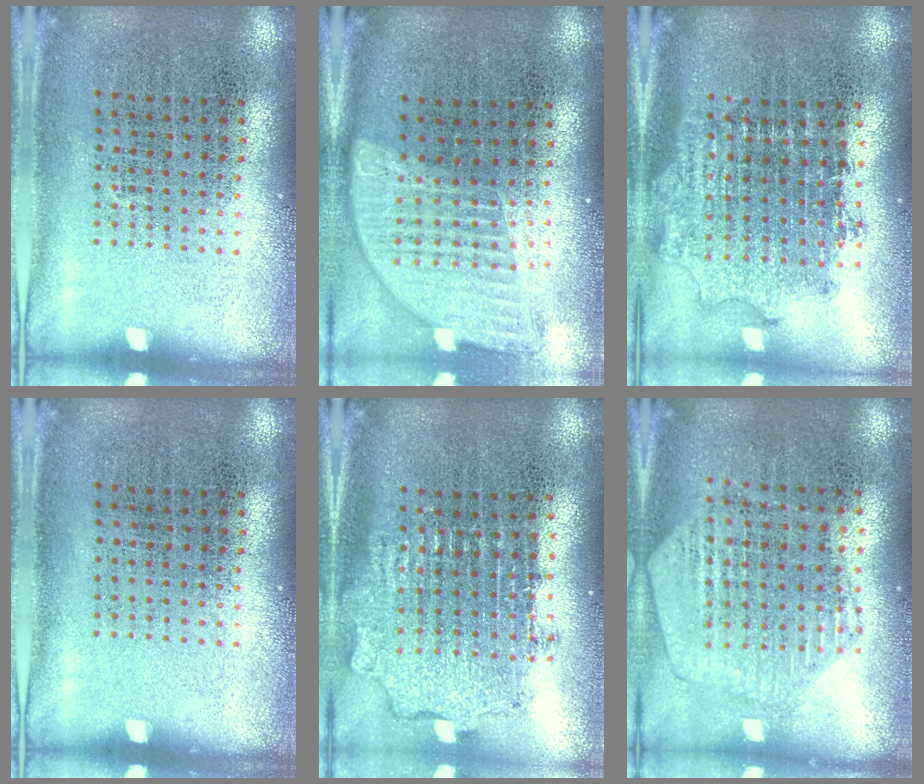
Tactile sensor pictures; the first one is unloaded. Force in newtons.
{"total": 1.6, "press": 1.4, "slide": 0.8}
{"total": 1.8, "press": 1.4, "slide": 1.1}
{"total": 0.0}
{"total": 1.9, "press": 1.5, "slide": 1.1}
{"total": 1.1, "press": 1.1, "slide": 0.2}